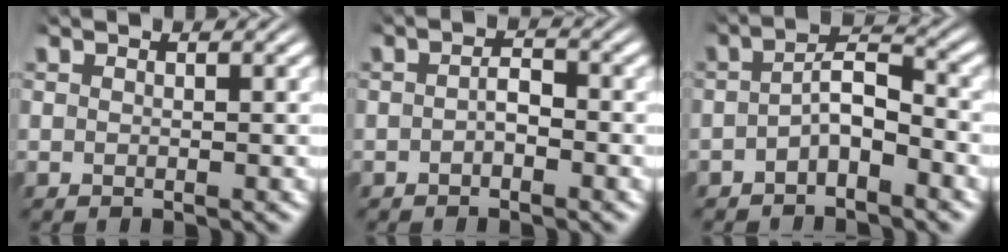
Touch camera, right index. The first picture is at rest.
{"total": 1.4, "force": [-0.7, 0.5, 1.1], "torque": [-0.019, -0.008, -0.009]}
{"total": 3.4, "force": [-1.2, 1.8, 2.6], "torque": [-0.037, -0.010, -0.022]}